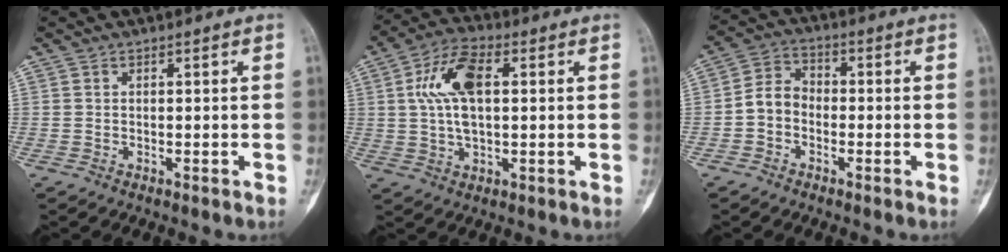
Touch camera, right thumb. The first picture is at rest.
{"total": 10.9, "force": [2.1, 5.4, 9.3], "torque": [-0.185, 0.015, 0.035]}
{"total": 5.8, "force": [-1.6, 4.6, 3.1], "torque": [-0.039, 0.027, -0.045]}